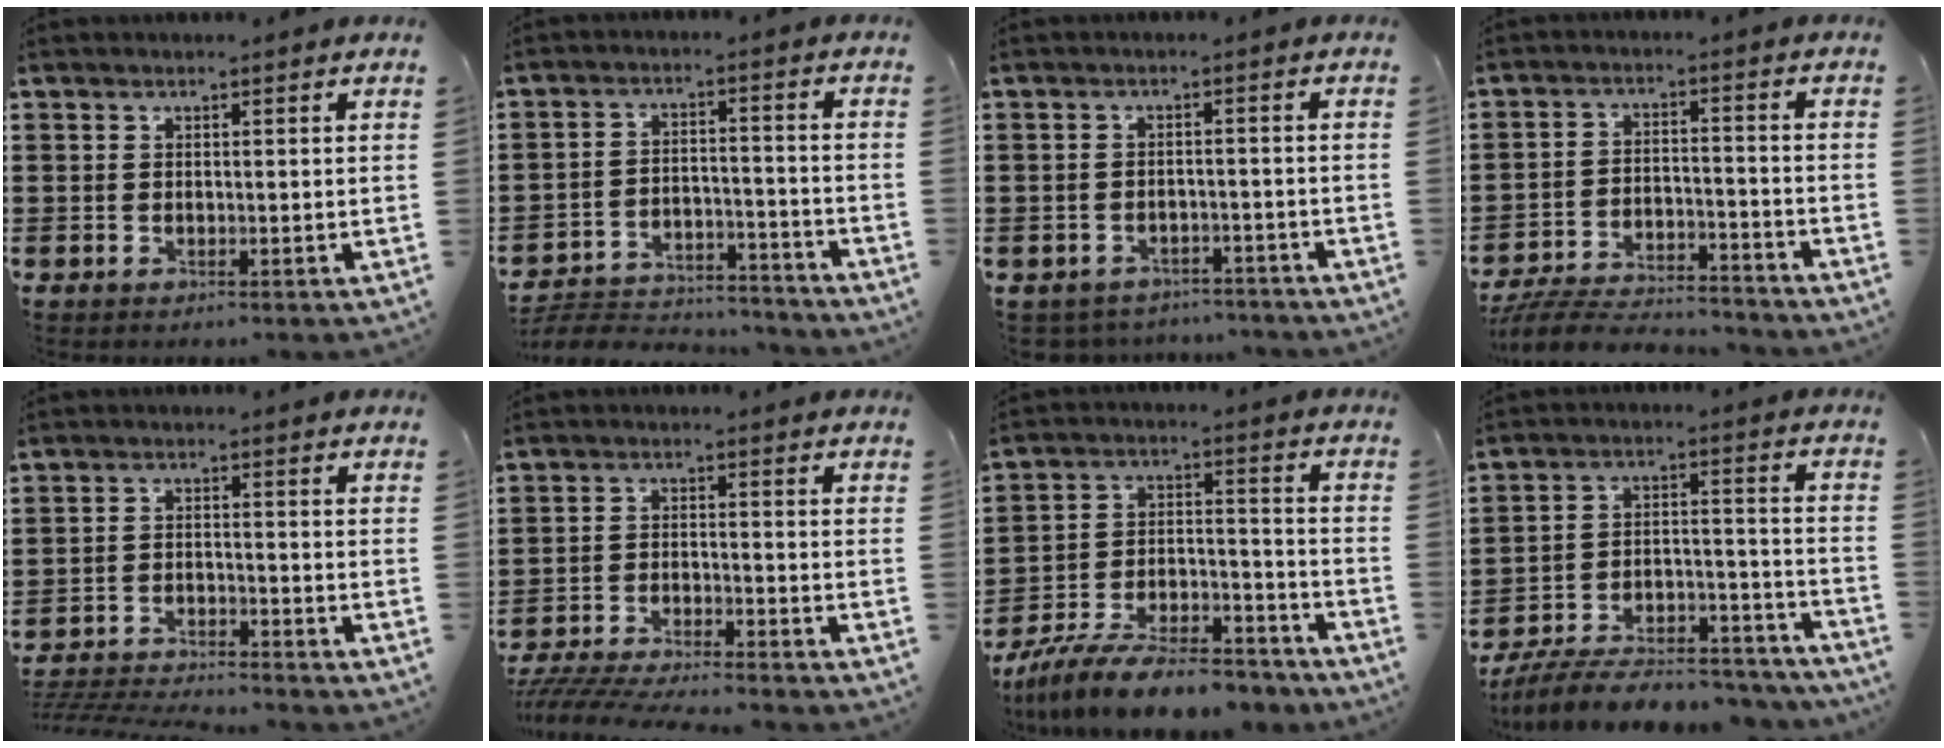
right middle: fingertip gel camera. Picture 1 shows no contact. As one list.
[{"total": 5.2, "force": [-5.0, 1.1, 0.5], "torque": [-0.016, 0.010, -0.106]}, {"total": 2.6, "force": [-2.5, 0.5, -0.3], "torque": [-0.004, 0.000, -0.056]}, {"total": 6.4, "force": [-6.2, 0.8, 1.5], "torque": [-0.032, 0.008, -0.123]}, {"total": 3.9, "force": [-3.9, 0.1, 0.4], "torque": [-0.018, -0.003, -0.086]}, {"total": 5.0, "force": [-4.9, 0.2, 1.2], "torque": [-0.034, -0.010, -0.101]}, {"total": 11.1, "force": [-9.9, 1.7, 4.8], "torque": [-0.079, 0.029, -0.191]}, {"total": 8.4, "force": [-7.7, 1.4, 3.0], "torque": [-0.046, 0.015, -0.148]}]